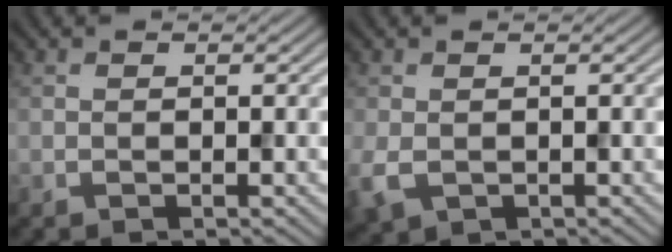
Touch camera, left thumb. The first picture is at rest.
{"total": 3.2, "force": [-0.9, 2.3, 2.0], "torque": [-0.062, -0.010, -0.019]}